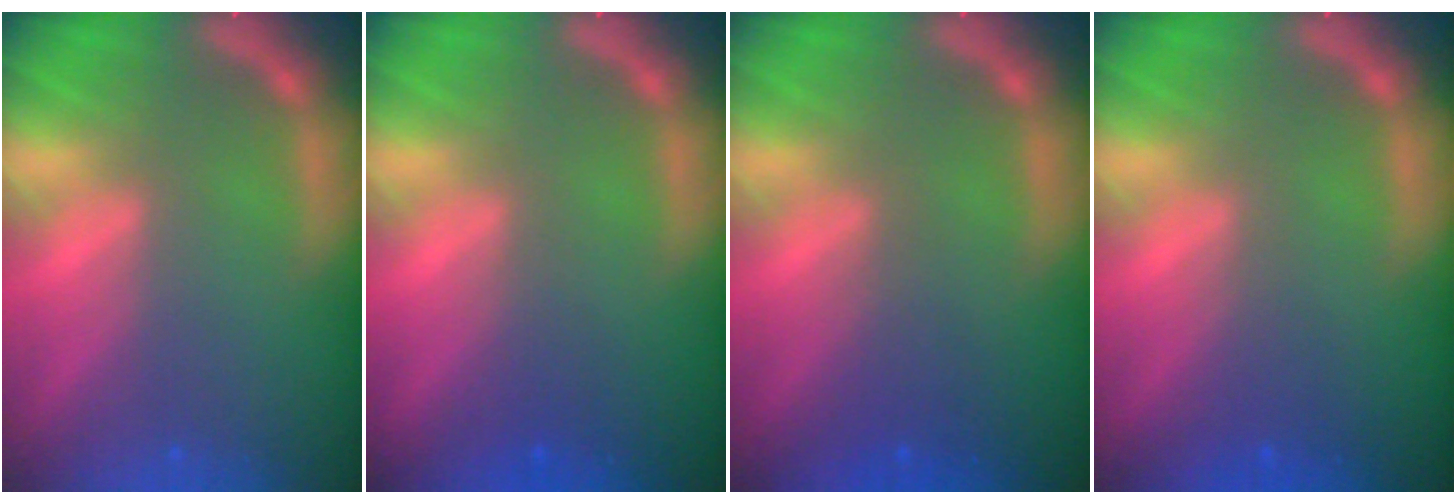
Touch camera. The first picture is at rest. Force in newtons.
{"total": 1.5}
{"total": 2.0}
{"total": 1.4}